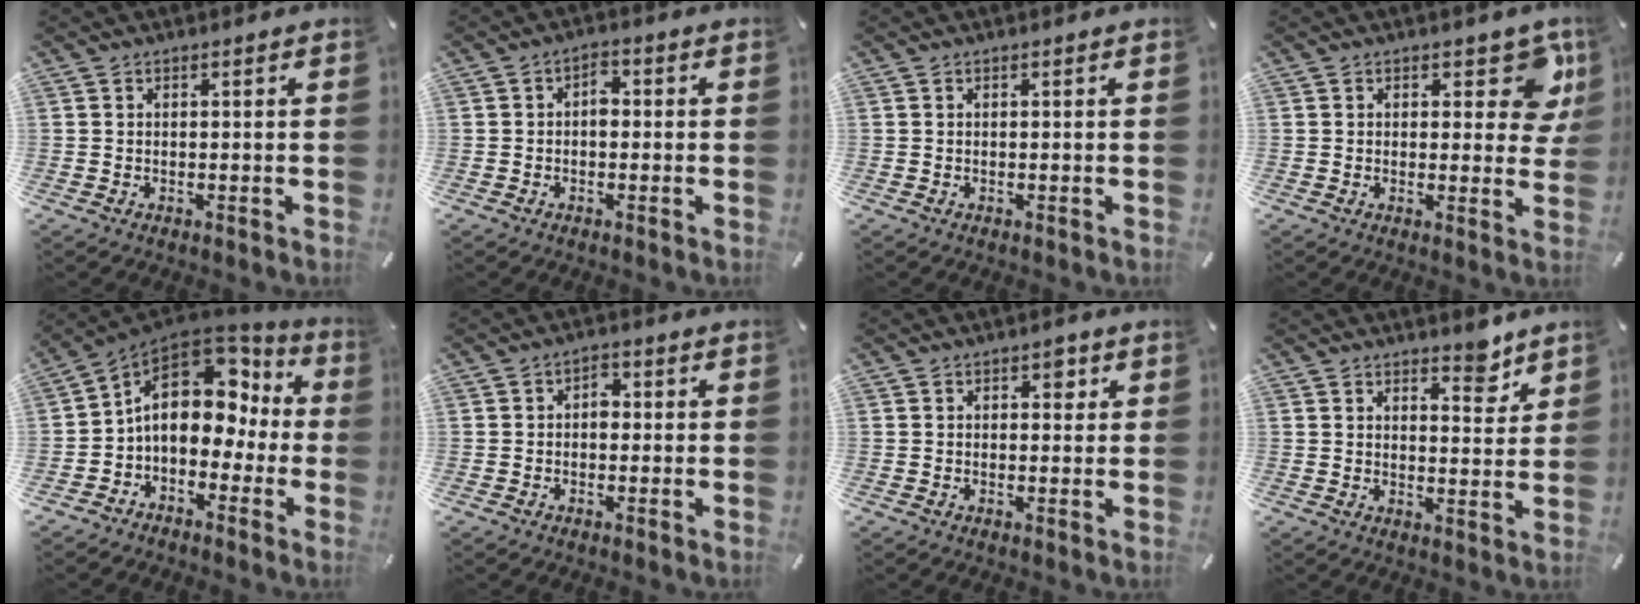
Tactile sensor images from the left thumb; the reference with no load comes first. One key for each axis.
{"total": 2.8, "fx": -0.4, "fy": 1.8, "fz": 2.2, "tx": -0.043, "ty": 0.011, "tz": -0.010}
{"total": 0.0}
{"total": 8.7, "fx": 4.6, "fy": 4.5, "fz": 5.9, "tx": -0.043, "ty": -0.033, "tz": 0.071}
{"total": 14.8, "fx": 2.2, "fy": 10.7, "fz": 9.9, "tx": -0.163, "ty": -0.011, "tz": 0.037}
{"total": 2.7, "fx": -0.3, "fy": 1.9, "fz": 1.8, "tx": -0.029, "ty": 0.007, "tz": -0.011}
{"total": 3.1, "fx": 0.9, "fy": 1.9, "fz": 2.2, "tx": -0.016, "ty": -0.003, "tz": 0.005}
{"total": 5.7, "fx": 4.5, "fy": 2.7, "fz": 2.2, "tx": -0.009, "ty": -0.035, "tz": 0.073}